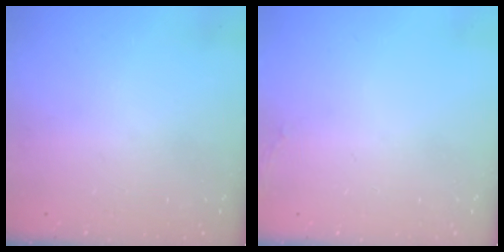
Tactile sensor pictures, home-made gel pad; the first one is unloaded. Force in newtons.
{"total": 7.0, "press": 4.6, "slide": 5.3}